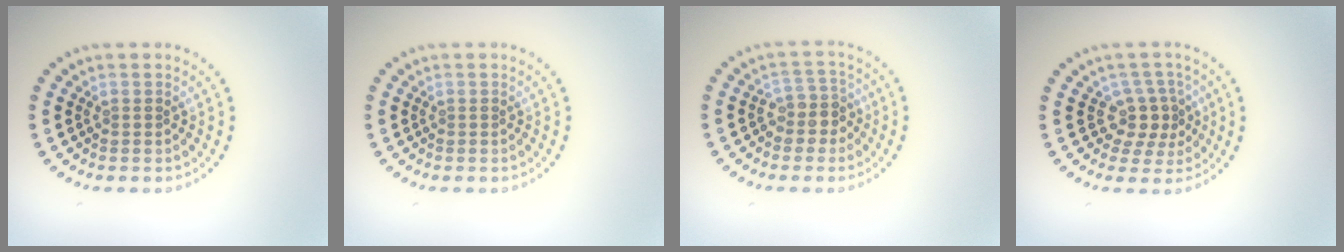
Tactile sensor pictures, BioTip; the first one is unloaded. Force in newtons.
{"total": 0.0}
{"total": 2.5, "press": 2.2, "slide": 1.2}
{"total": 2.8, "press": 2.2, "slide": 1.7}